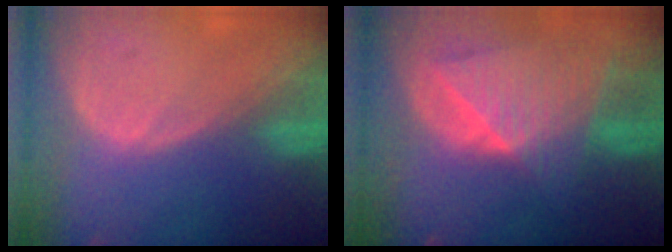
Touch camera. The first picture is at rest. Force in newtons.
{"total": 9.0, "press": 8.0, "slide": 4.2}